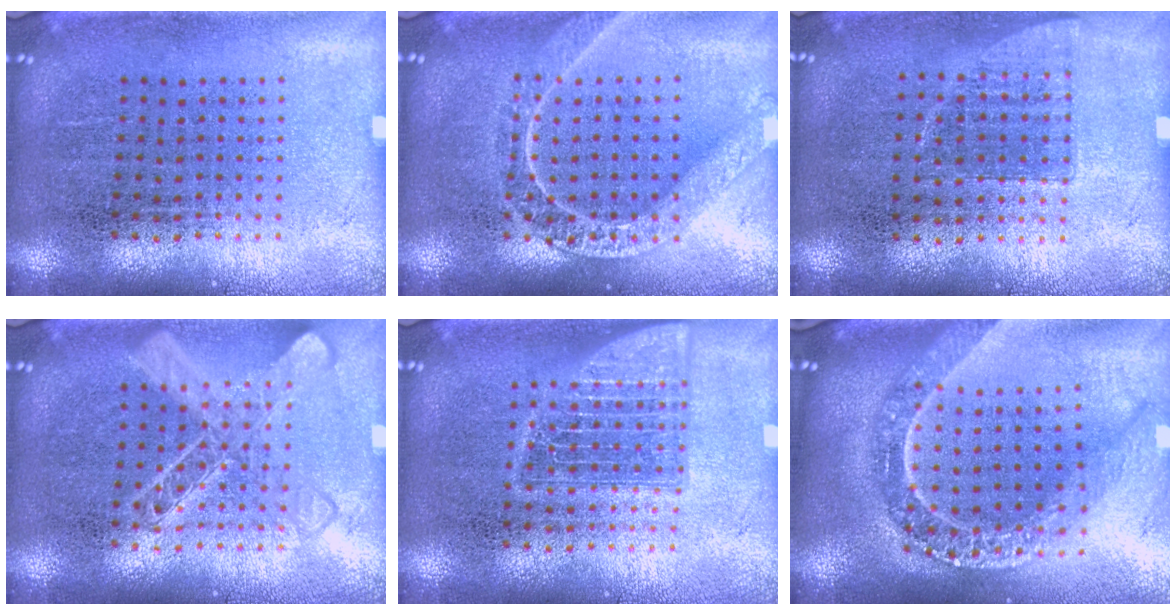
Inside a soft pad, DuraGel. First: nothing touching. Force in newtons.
{"total": 2.7, "press": 2.6, "slide": 0.4}
{"total": 0.8, "press": 0.7, "slide": 0.3}
{"total": 2.6, "press": 2.6, "slide": 0.4}
{"total": 2.5, "press": 2.5, "slide": 0.3}
{"total": 2.4, "press": 2.0, "slide": 1.3}